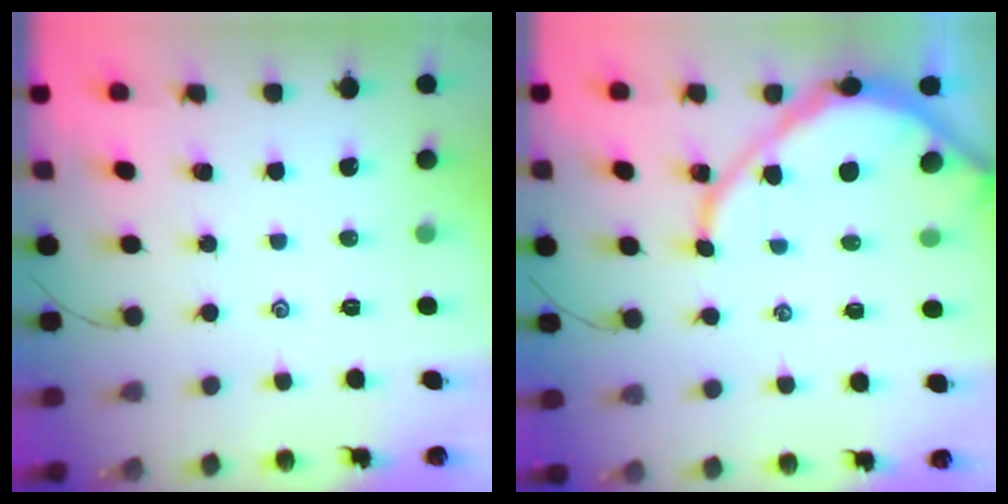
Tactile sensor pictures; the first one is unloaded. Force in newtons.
{"total": 10.3, "press": 10.2, "slide": 1.1}